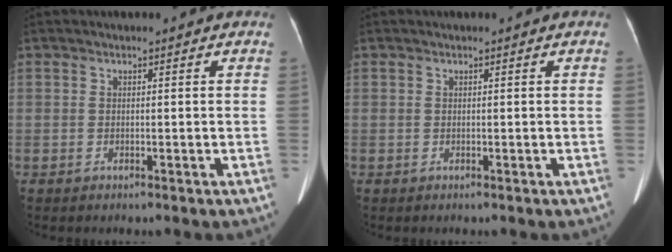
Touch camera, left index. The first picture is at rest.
{"total": 0.0}